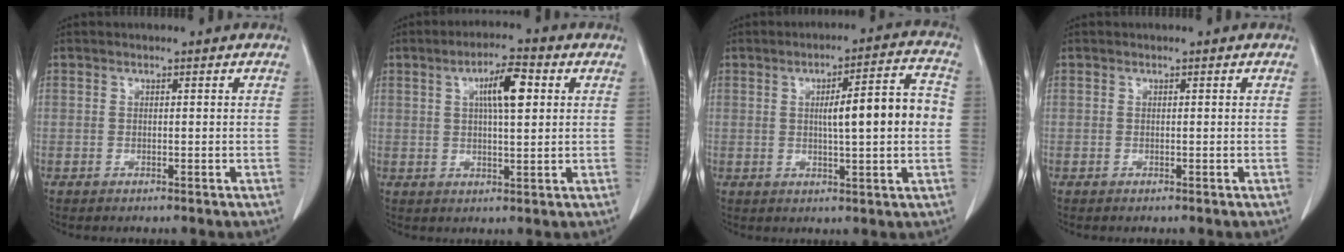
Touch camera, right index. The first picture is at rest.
{"total": 6.9, "force": [2.1, 1.4, 6.5], "torque": [-0.111, 0.009, 0.035]}
{"total": 10.3, "force": [0.4, 1.0, 10.2], "torque": [-0.144, 0.020, 0.008]}
{"total": 0.0}